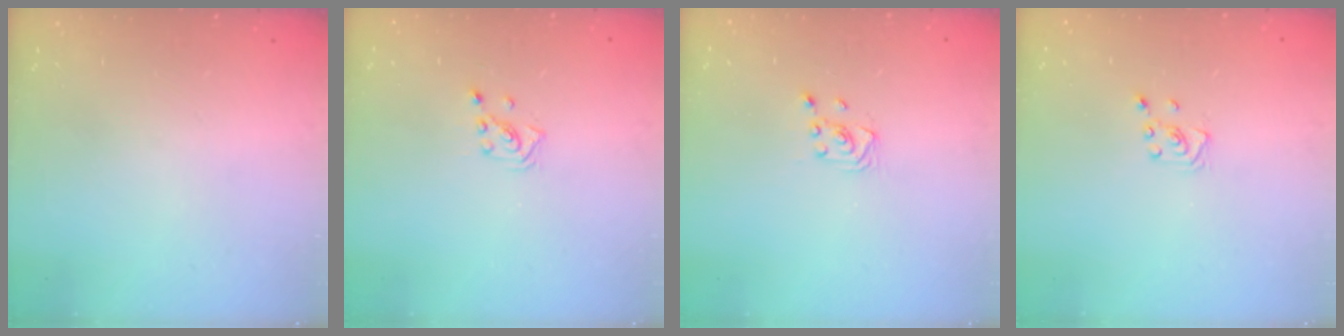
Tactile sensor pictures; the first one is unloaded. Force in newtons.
{"total": 1.4, "press": 1.4, "slide": 0.1}
{"total": 3.1, "press": 2.8, "slide": 1.3}
{"total": 3.0, "press": 2.9, "slide": 0.3}